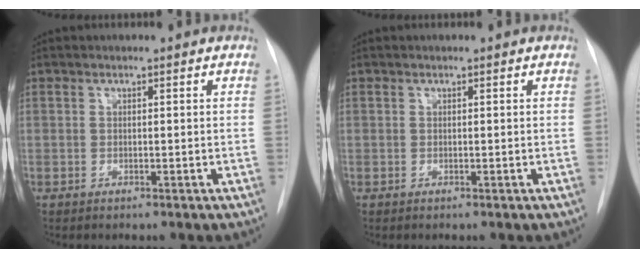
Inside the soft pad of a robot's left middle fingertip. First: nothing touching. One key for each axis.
{"total": 0.0}